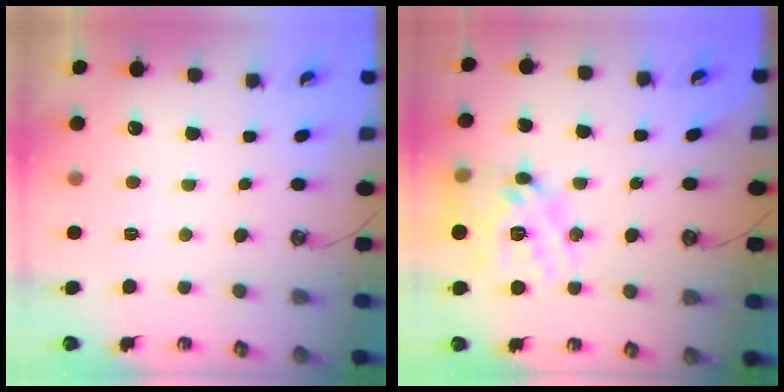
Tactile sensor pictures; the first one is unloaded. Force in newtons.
{"total": 20.0, "press": 19.9, "slide": 1.9}